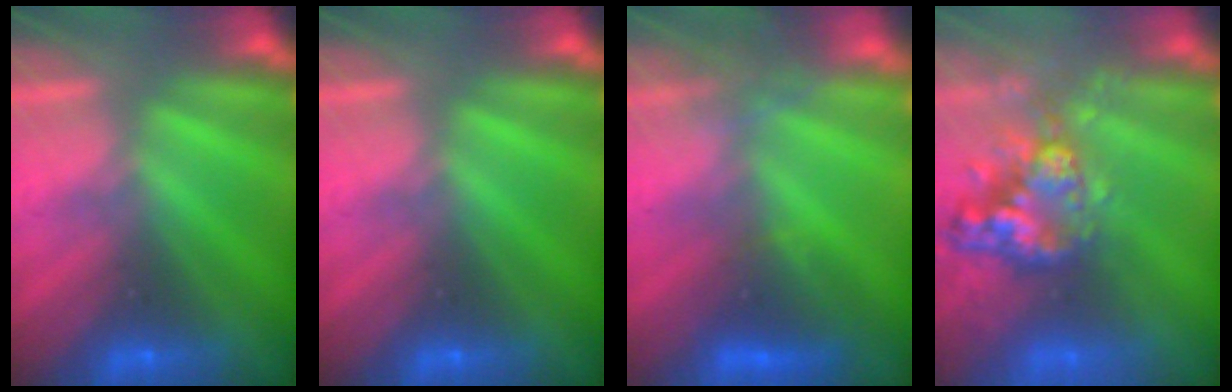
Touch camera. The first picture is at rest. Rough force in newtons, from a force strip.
{"total": 0.0}
{"total": 4.8}
{"total": 5.6}